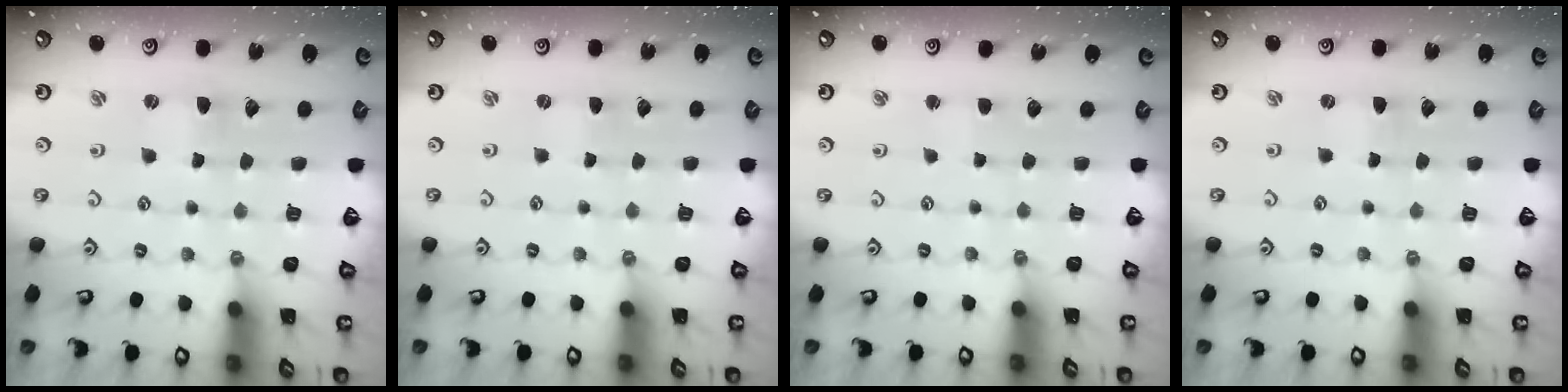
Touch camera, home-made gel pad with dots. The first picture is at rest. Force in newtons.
{"total": 0.0}
{"total": 2.3, "press": 2.3, "slide": 0.2}
{"total": 0.0}